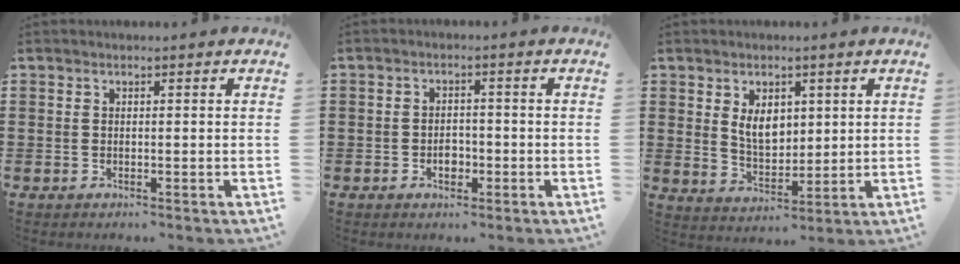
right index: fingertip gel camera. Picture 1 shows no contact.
{"total": 2.5, "force": [-0.9, 1.7, 1.7], "torque": [-0.025, -0.003, -0.019]}
{"total": 5.4, "force": [1.9, 3.6, 3.6], "torque": [-0.066, 0.004, 0.030]}